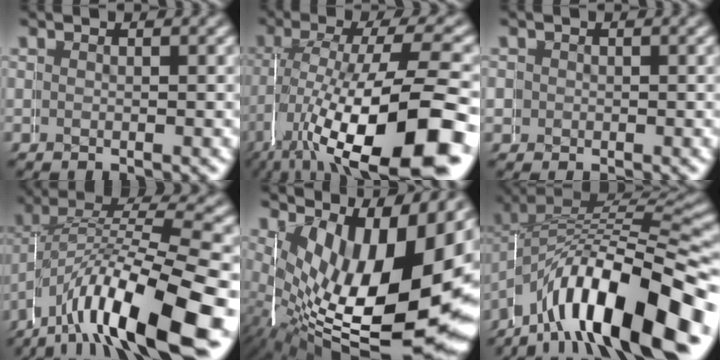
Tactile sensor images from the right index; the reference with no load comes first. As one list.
[{"total": 12.9, "force": [-4.0, 5.3, 11.0], "torque": [-0.194, -0.045, -0.027]}, {"total": 2.8, "force": [0.0, 2.8, 0.1], "torque": [-0.024, -0.011, 0.000]}, {"total": 10.8, "force": [-3.2, 5.0, 9.0], "torque": [-0.156, -0.023, -0.037]}, {"total": 16.2, "force": [-1.6, 8.4, 13.7], "torque": [-0.247, -0.067, 0.021]}, {"total": 13.2, "force": [-4.7, 7.1, 10.1], "torque": [-0.175, -0.019, -0.060]}]